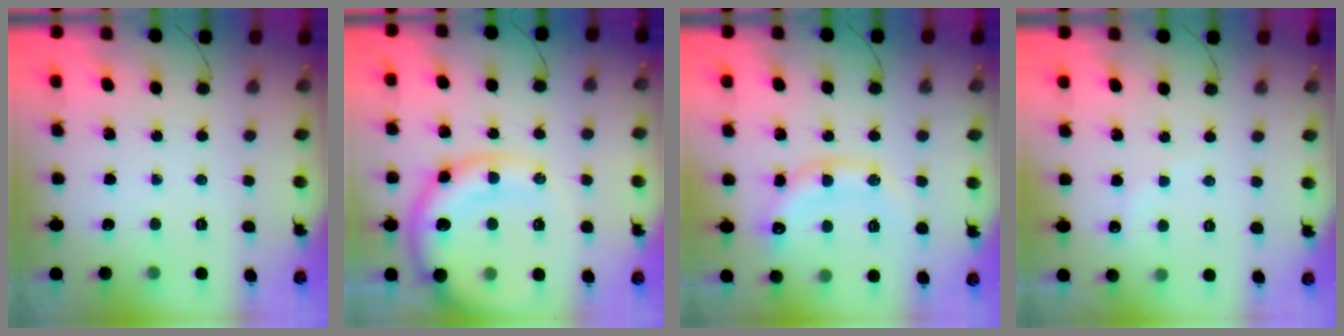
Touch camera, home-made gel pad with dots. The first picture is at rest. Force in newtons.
{"total": 15.9, "press": 15.5, "slide": 3.2}
{"total": 13.3, "press": 13.3, "slide": 0.9}
{"total": 5.5, "press": 5.4, "slide": 0.9}